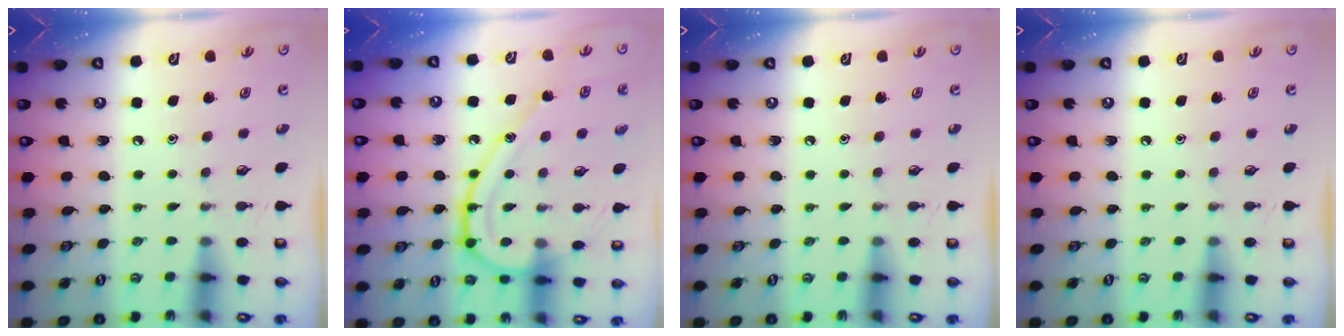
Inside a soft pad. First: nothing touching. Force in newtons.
{"total": 15.4, "press": 15.4, "slide": 0.3}
{"total": 0.0}
{"total": 0.0}